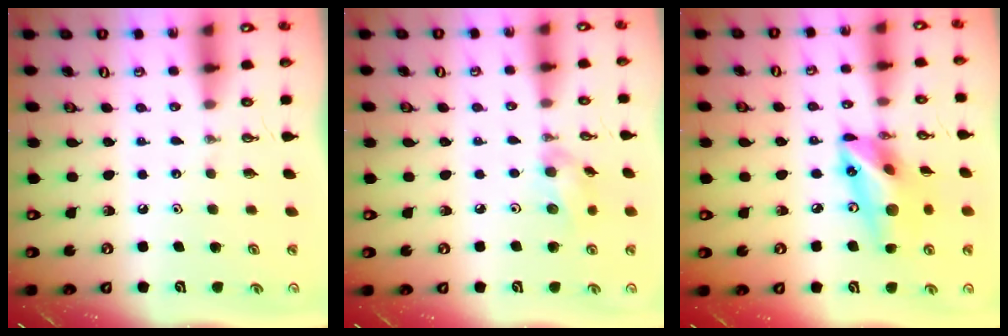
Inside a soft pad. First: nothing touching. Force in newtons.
{"total": 7.9, "press": 7.6, "slide": 2.2}
{"total": 16.6, "press": 16.2, "slide": 3.7}